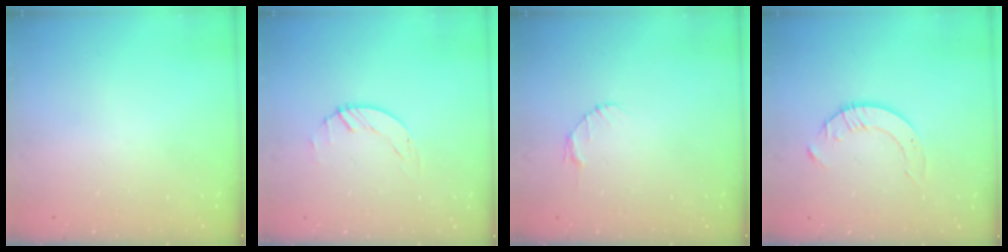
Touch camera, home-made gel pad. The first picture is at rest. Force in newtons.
{"total": 0.8, "press": 0.8, "slide": 0.2}
{"total": 2.6, "press": 2.6, "slide": 0.3}
{"total": 3.5, "press": 3.4, "slide": 0.4}